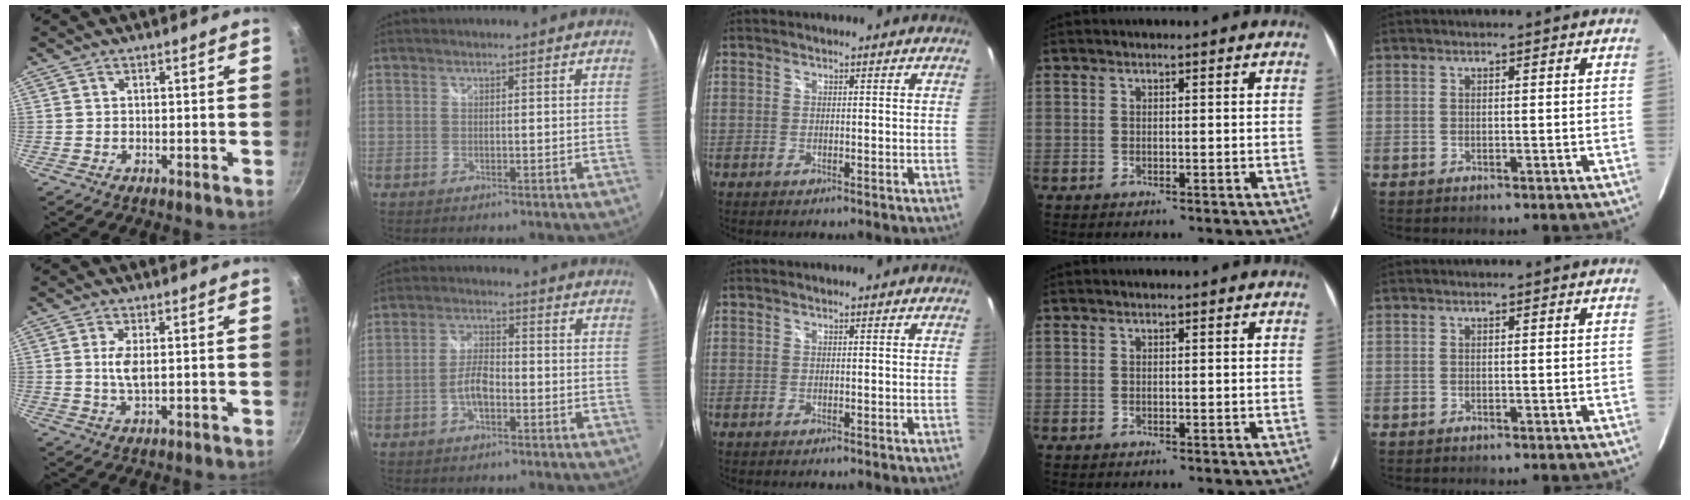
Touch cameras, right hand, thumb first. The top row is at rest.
{"thumb": {"total": 3.6, "force": [0.5, 1.2, 3.4], "torque": [-0.073, -0.004, 0.012]}, "index": {"total": 5.0, "force": [-2.0, 2.1, 4.1], "torque": [-0.085, 0.008, -0.037]}}